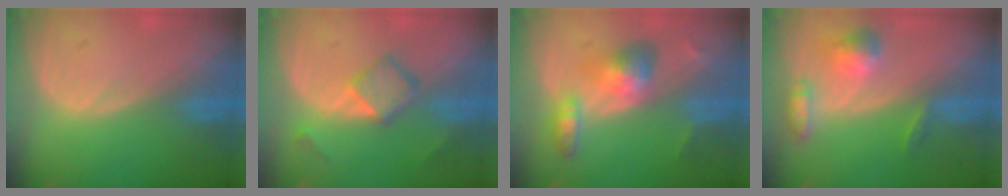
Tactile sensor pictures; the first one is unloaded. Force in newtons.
{"total": 5.1, "press": 4.7, "slide": 2.0}
{"total": 6.1, "press": 5.7, "slide": 2.1}
{"total": 5.8, "press": 5.4, "slide": 2.3}